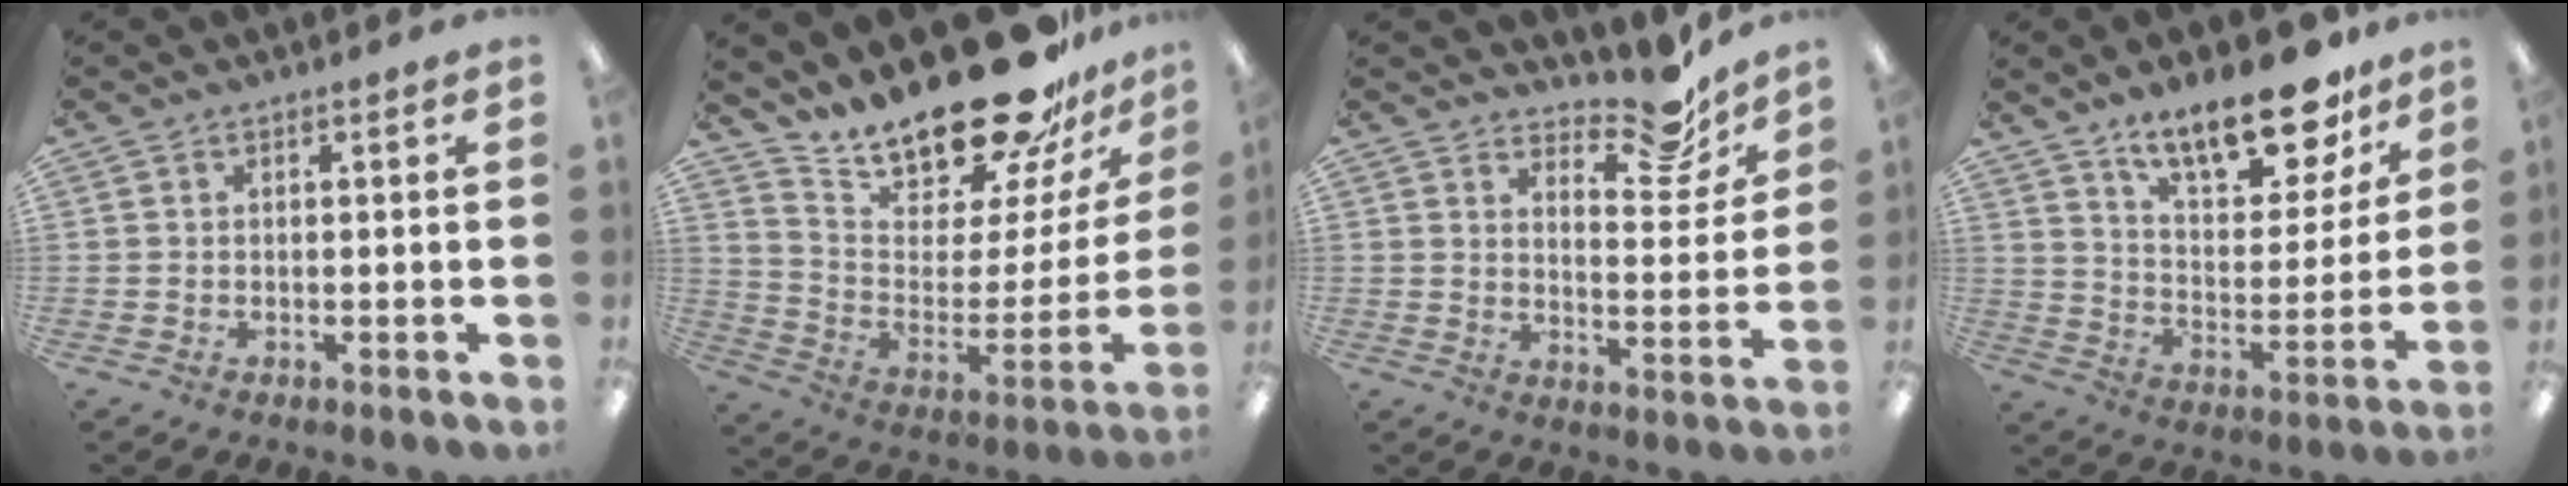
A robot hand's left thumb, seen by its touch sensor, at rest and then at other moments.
{"total": 23.6, "force": [19.6, 6.8, 11.3], "torque": [-0.173, -0.151, 0.337]}
{"total": 11.8, "force": [9.8, 4.1, 5.2], "torque": [-0.052, -0.076, 0.170]}
{"total": 19.8, "force": [14.9, 7.3, 10.8], "torque": [-0.160, -0.093, 0.251]}